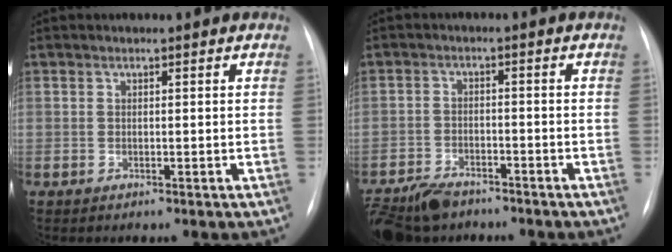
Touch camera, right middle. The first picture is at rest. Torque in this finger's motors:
{"motor_torque": [-0.05, -0.27, 0.08, 0.02]}